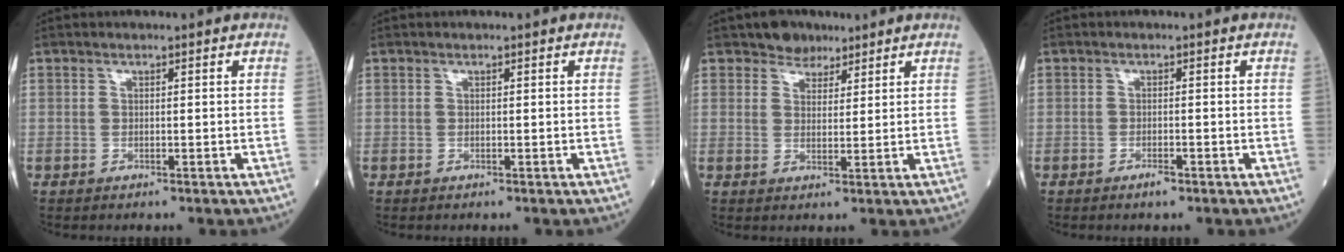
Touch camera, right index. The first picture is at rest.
{"total": 0.0}
{"total": 3.7, "force": [2.9, 2.3, 0.6], "torque": [-0.004, 0.003, 0.044]}
{"total": 1.2, "force": [-0.9, 0.3, 0.8], "torque": [-0.016, -0.001, -0.013]}